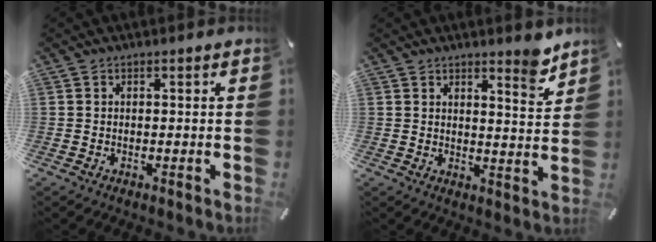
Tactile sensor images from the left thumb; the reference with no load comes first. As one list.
[{"total": 5.9, "force": [5.0, 1.3, 2.9], "torque": [-0.029, -0.042, 0.081]}]